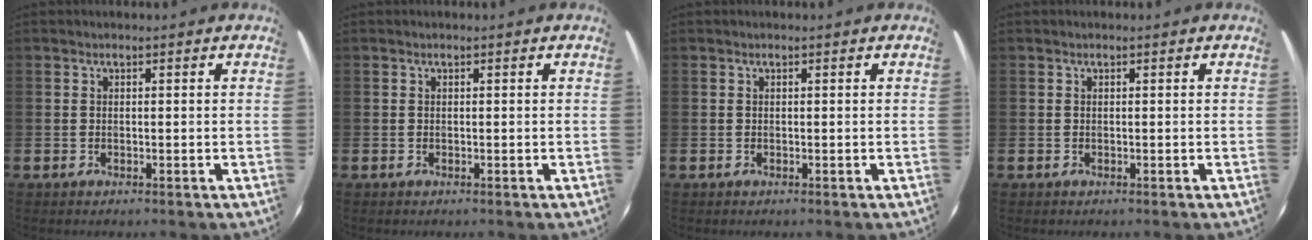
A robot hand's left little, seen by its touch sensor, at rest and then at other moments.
{"total": 0.0}
{"total": 0.0}
{"total": 0.0}